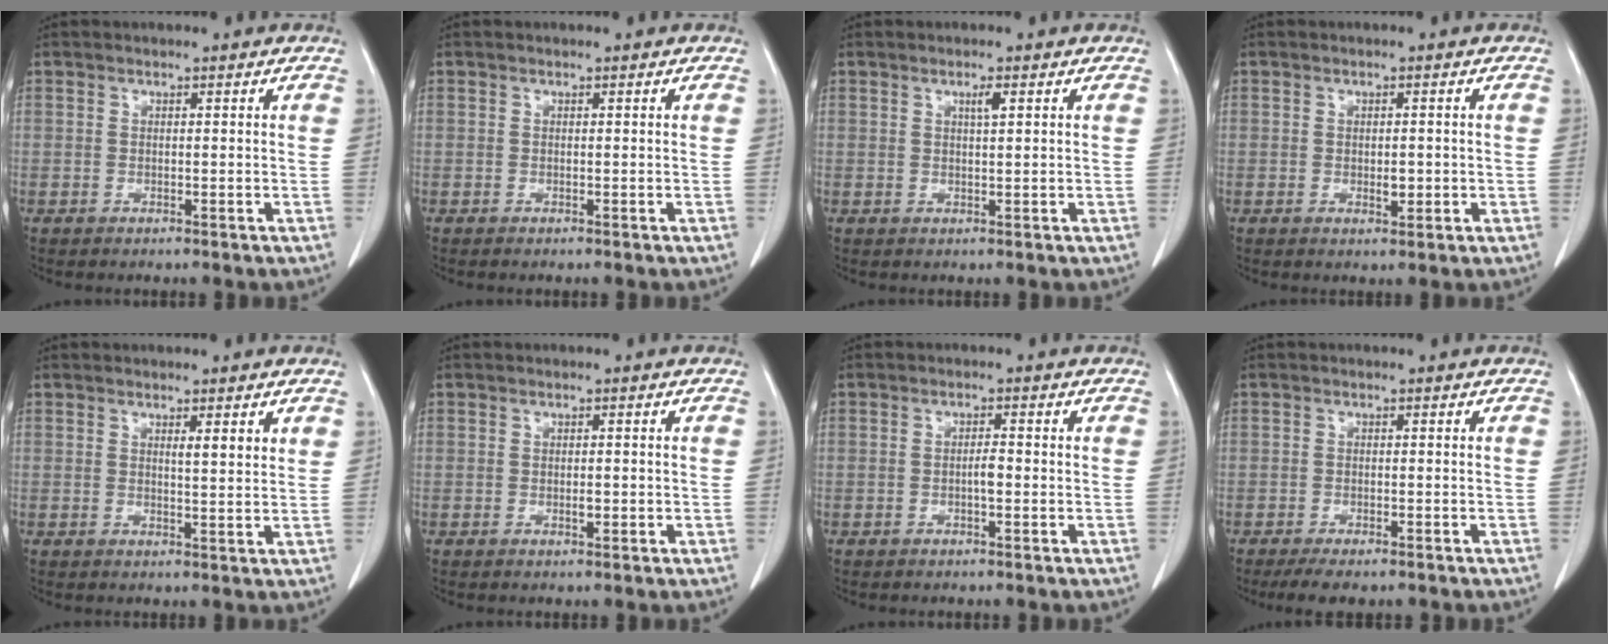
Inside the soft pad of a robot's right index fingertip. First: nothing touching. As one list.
[{"total": 0.0}, {"total": 1.4, "force": [0.7, 0.0, 1.3], "torque": [-0.024, -0.001, 0.011]}, {"total": 1.8, "force": [-0.1, 1.0, 1.5], "torque": [-0.020, 0.001, 0.004]}, {"total": 2.4, "force": [1.3, 0.2, 2.0], "torque": [-0.036, -0.005, 0.021]}, {"total": 1.1, "force": [-0.1, 0.6, 1.0], "torque": [-0.015, 0.002, 0.002]}, {"total": 1.6, "force": [-0.3, 0.3, 1.5], "torque": [-0.025, 0.004, -0.004]}, {"total": 4.1, "force": [-3.2, 1.4, 2.2], "torque": [-0.035, -0.008, -0.044]}]